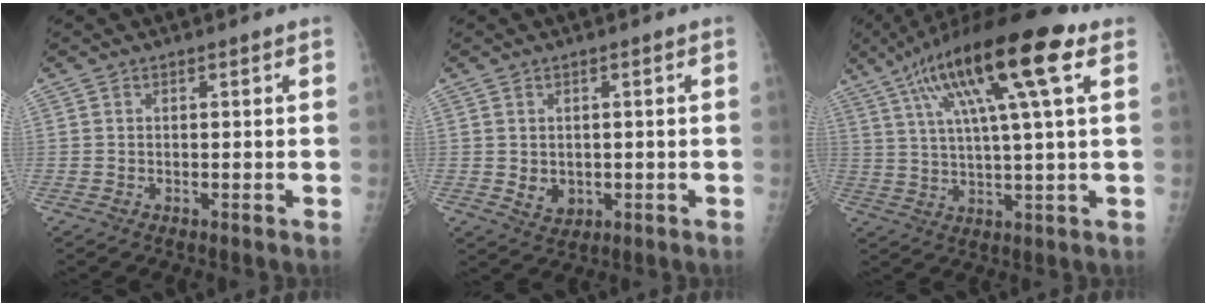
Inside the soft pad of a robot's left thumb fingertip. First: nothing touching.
{"total": 3.8, "force": [-0.4, 3.1, 2.1], "torque": [-0.019, -0.002, 0.007]}
{"total": 19.6, "force": [8.3, 3.5, 17.4], "torque": [-0.302, 0.008, 0.135]}